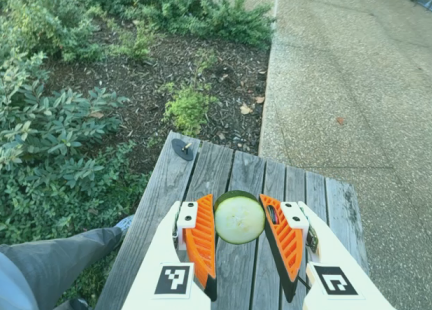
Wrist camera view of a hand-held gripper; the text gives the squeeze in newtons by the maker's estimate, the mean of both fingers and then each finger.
{"total": 8.7, "left": 8.6, "right": 8.8}